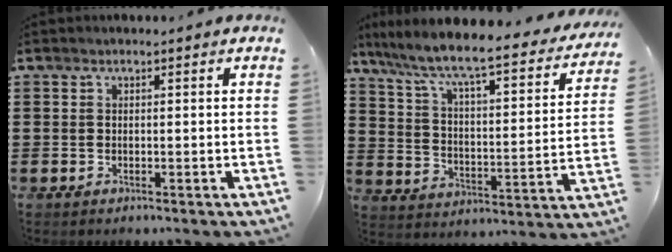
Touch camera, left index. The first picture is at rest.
{"total": 6.9, "force": [6.0, 0.3, 3.5], "torque": [-0.098, -0.053, 0.092]}